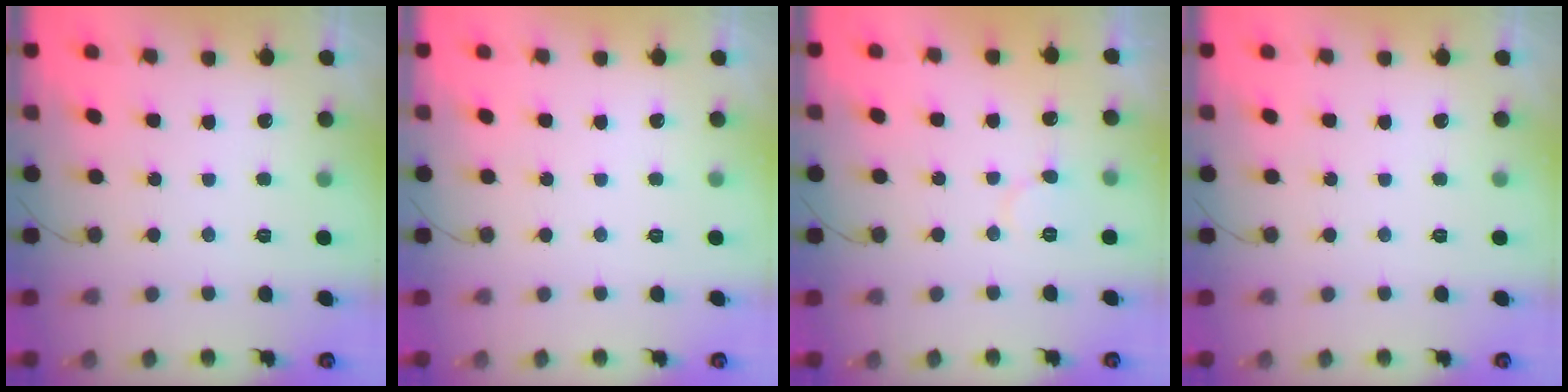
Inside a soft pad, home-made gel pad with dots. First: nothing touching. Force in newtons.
{"total": 0.0}
{"total": 5.7, "press": 5.6, "slide": 0.6}
{"total": 0.0}